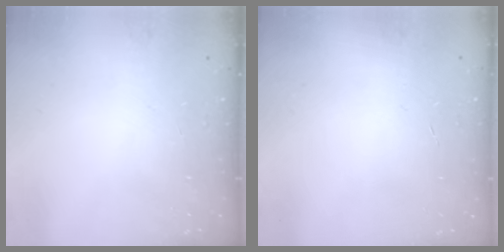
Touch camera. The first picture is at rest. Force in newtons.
{"total": 0.0}